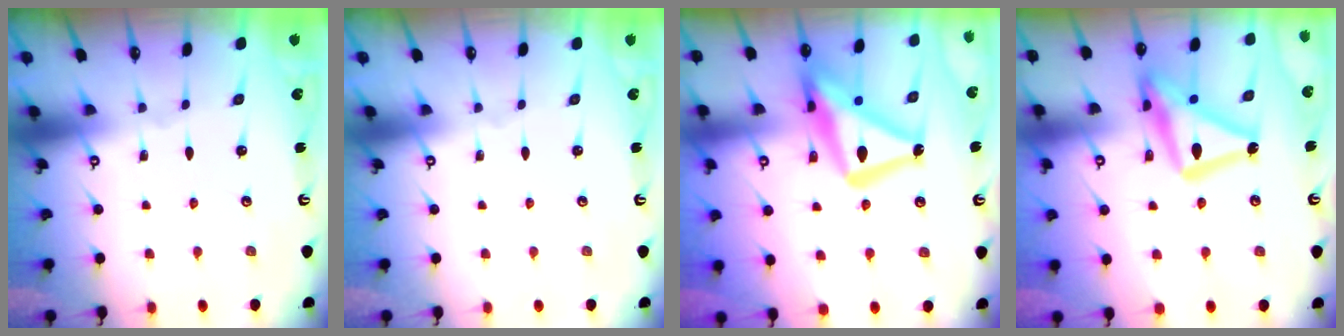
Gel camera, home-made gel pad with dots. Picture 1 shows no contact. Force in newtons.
{"total": 0.0}
{"total": 19.8, "press": 19.7, "slide": 1.5}
{"total": 20.7, "press": 20.7, "slide": 1.4}